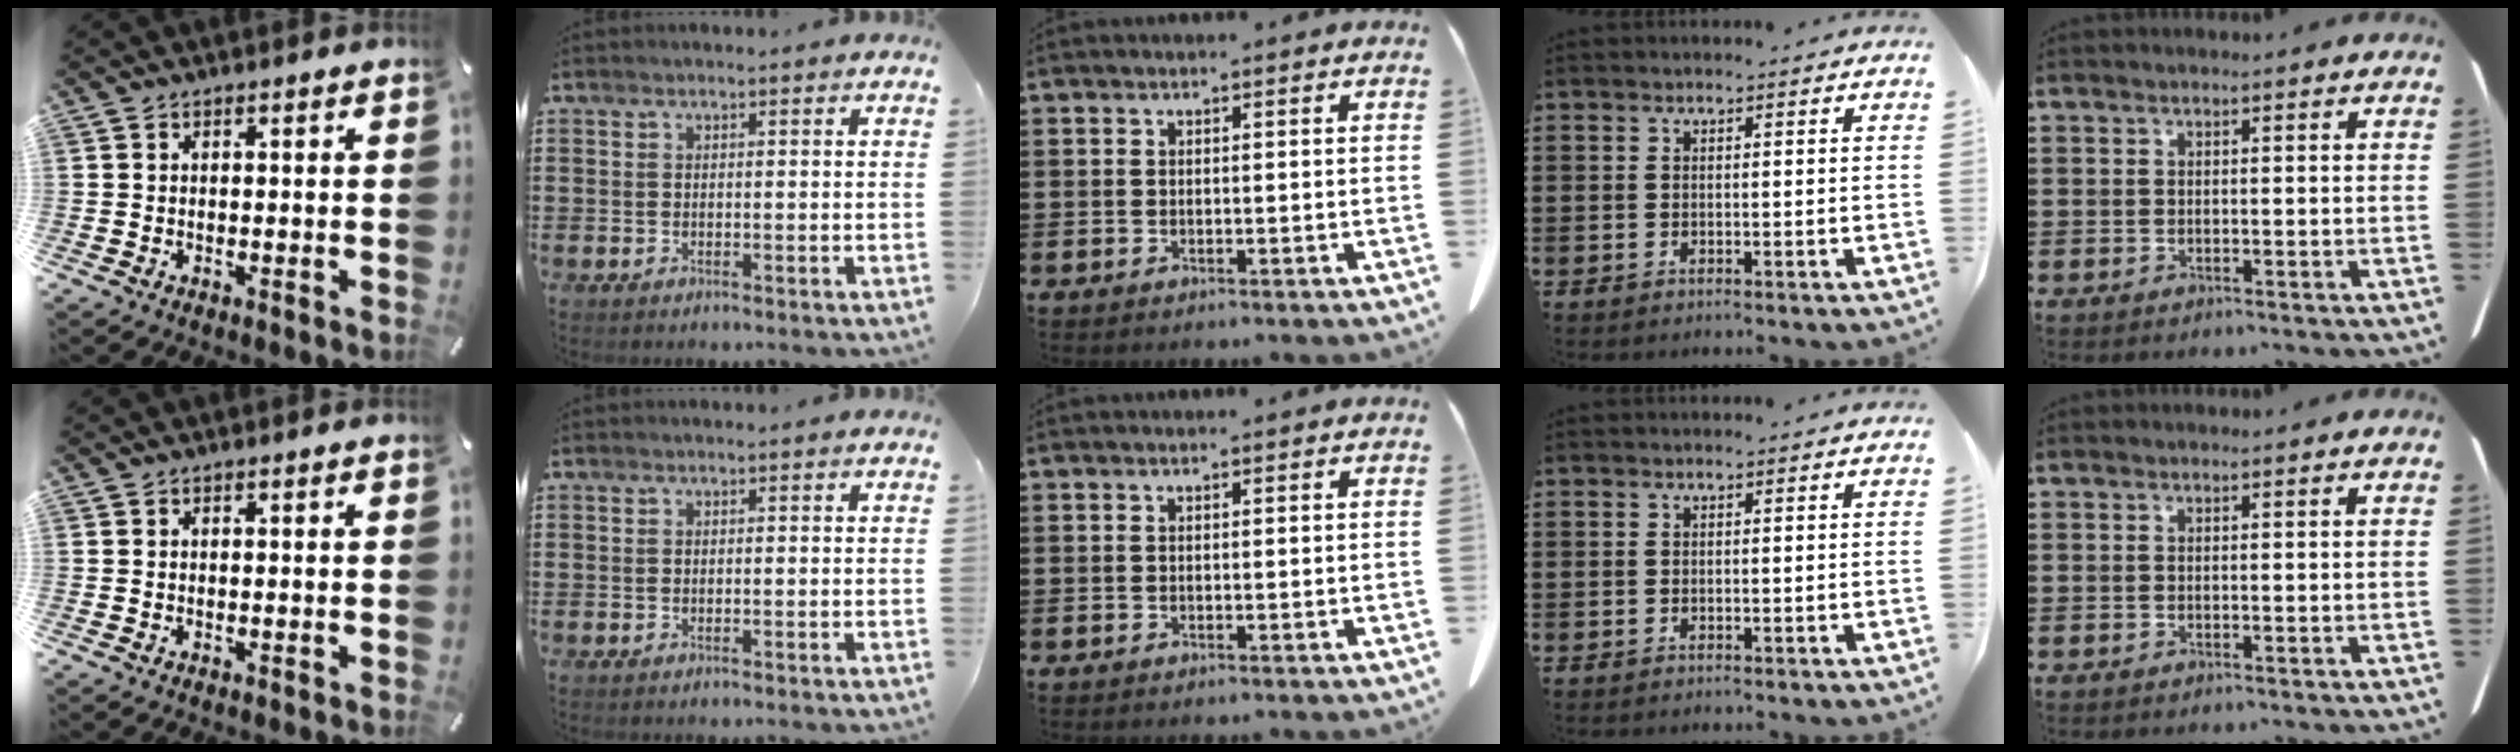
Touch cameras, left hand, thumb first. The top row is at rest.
{}